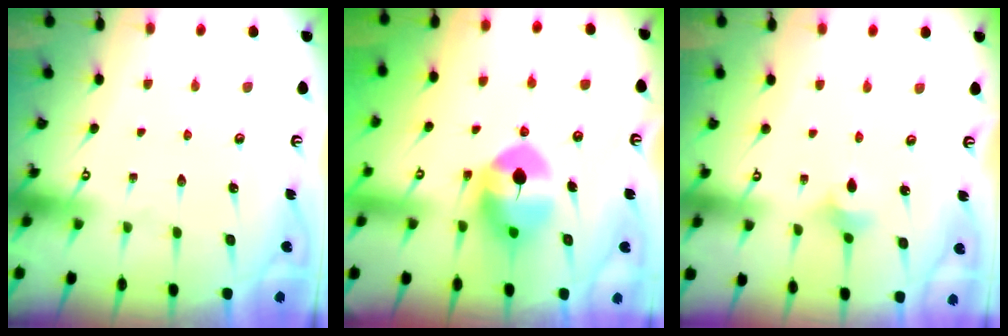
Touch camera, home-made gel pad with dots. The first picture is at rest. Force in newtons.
{"total": 8.7, "press": 8.5, "slide": 1.5}
{"total": 3.3, "press": 3.2, "slide": 0.8}